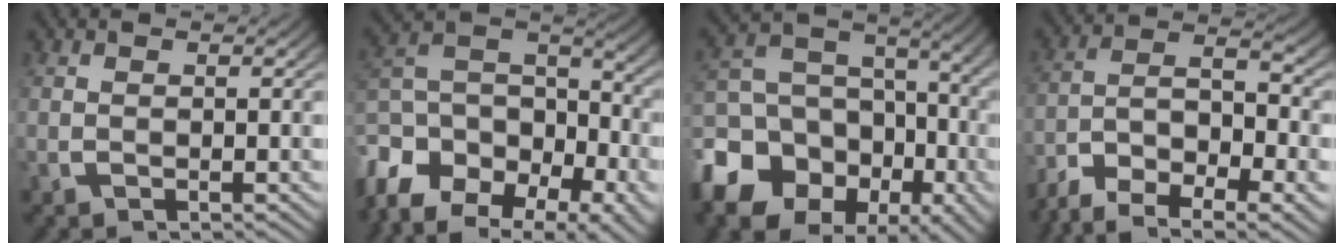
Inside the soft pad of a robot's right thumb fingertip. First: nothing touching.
{"total": 15.5, "force": [-4.9, 11.2, 9.5], "torque": [-0.192, -0.039, -0.074]}
{"total": 16.1, "force": [-5.6, 13.0, 7.7], "torque": [-0.155, -0.055, -0.084]}
{"total": 11.8, "force": [-6.3, 7.1, 6.9], "torque": [-0.132, -0.043, -0.094]}